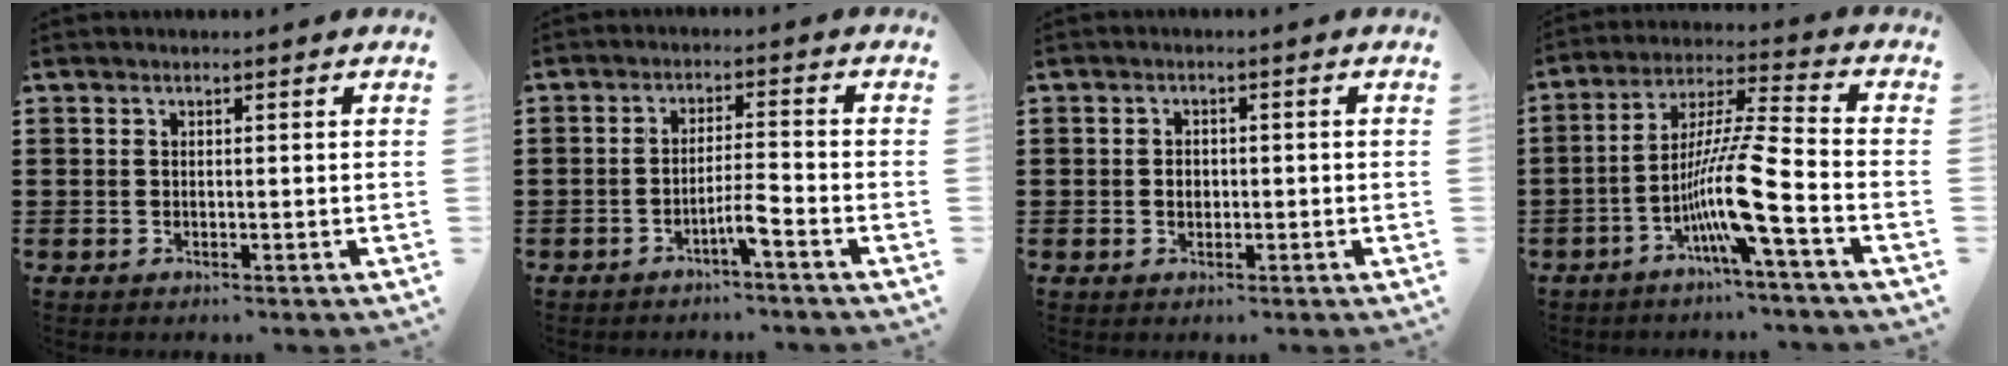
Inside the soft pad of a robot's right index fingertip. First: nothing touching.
{"total": 3.8, "force": [-2.4, 0.0, 2.9], "torque": [-0.058, -0.002, -0.048]}
{"total": 1.8, "force": [-0.4, 1.3, 1.2], "torque": [-0.027, 0.004, -0.009]}
{"total": 11.0, "force": [-5.1, -0.1, 9.8], "torque": [-0.199, -0.014, -0.105]}